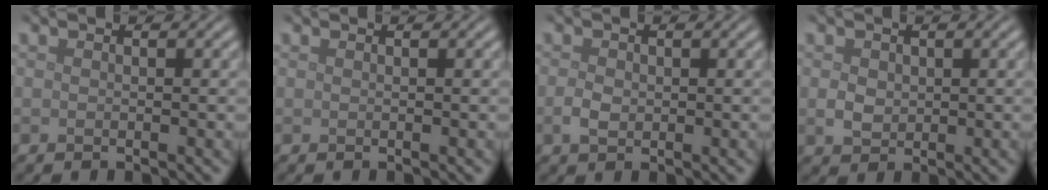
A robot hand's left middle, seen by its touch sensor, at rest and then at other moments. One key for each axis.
{"total": 0.0}
{"total": 1.5, "fx": -0.2, "fy": 1.1, "fz": 1.0, "tx": -0.022, "ty": -0.002, "tz": -0.006}
{"total": 1.7, "fx": 0.2, "fy": 1.5, "fz": 0.9, "tx": -0.018, "ty": -0.004, "tz": 0.001}